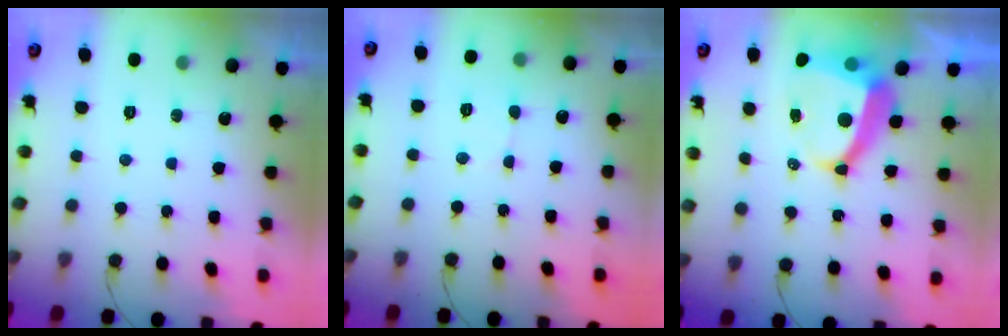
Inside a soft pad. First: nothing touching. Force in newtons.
{"total": 5.0, "press": 4.9, "slide": 0.5}
{"total": 9.4, "press": 9.3, "slide": 0.9}